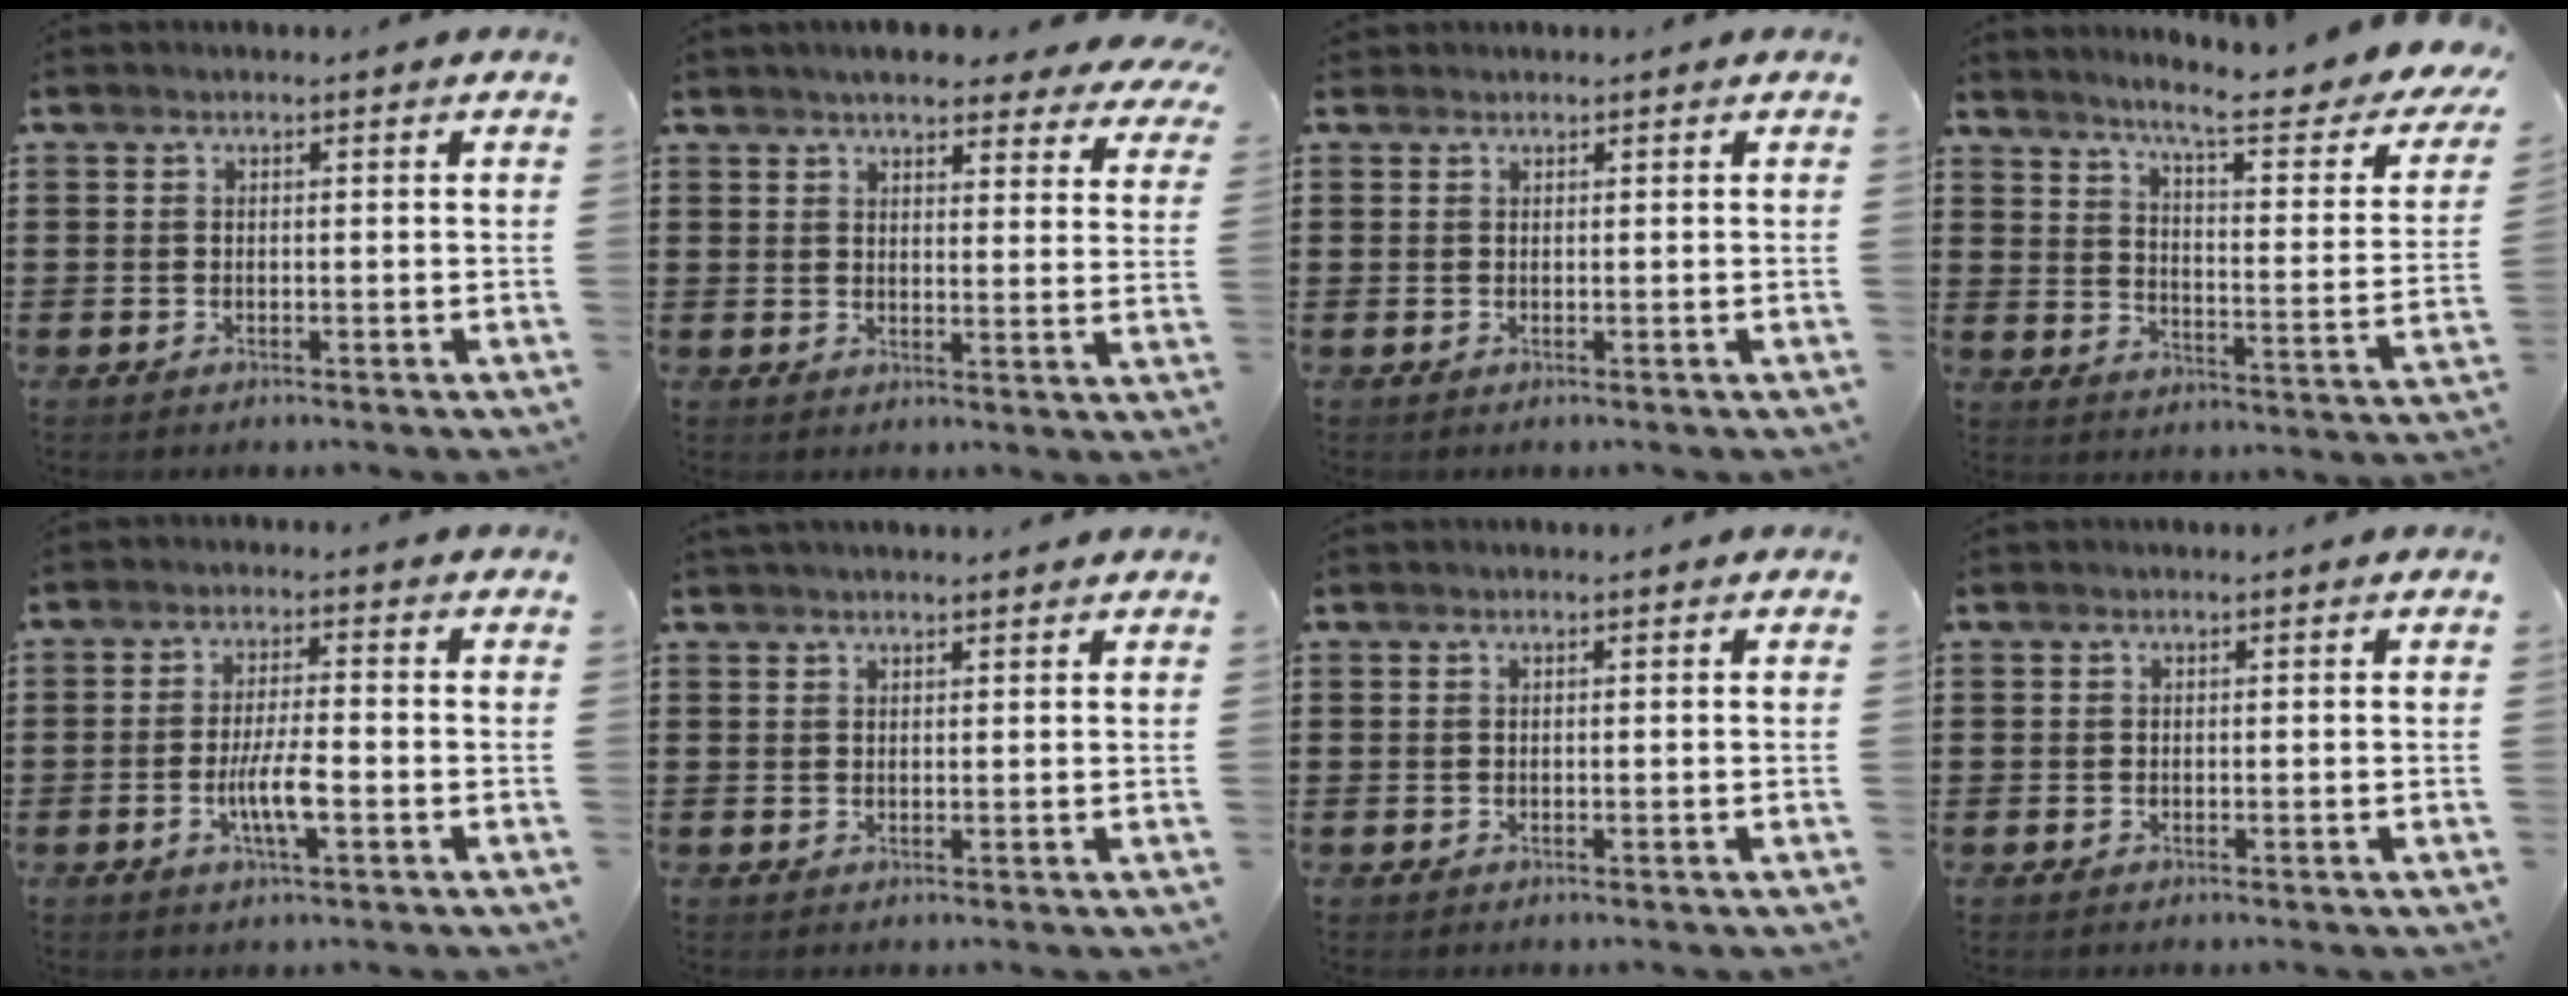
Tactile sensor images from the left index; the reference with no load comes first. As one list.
[{"total": 5.1, "force": [4.9, 0.9, 1.3], "torque": [-0.036, -0.013, 0.086]}, {"total": 0.7, "force": [0.5, 0.5, 0.0], "torque": [-0.003, 0.003, 0.010]}, {"total": 8.5, "force": [6.8, -0.1, 5.1], "torque": [-0.103, -0.054, 0.102]}, {"total": 5.5, "force": [-1.7, 1.1, 5.2], "torque": [-0.099, -0.001, -0.033]}, {"total": 1.5, "force": [1.4, 0.1, 0.4], "torque": [-0.009, 0.000, 0.028]}, {"total": 0.0}, {"total": 0.0}]